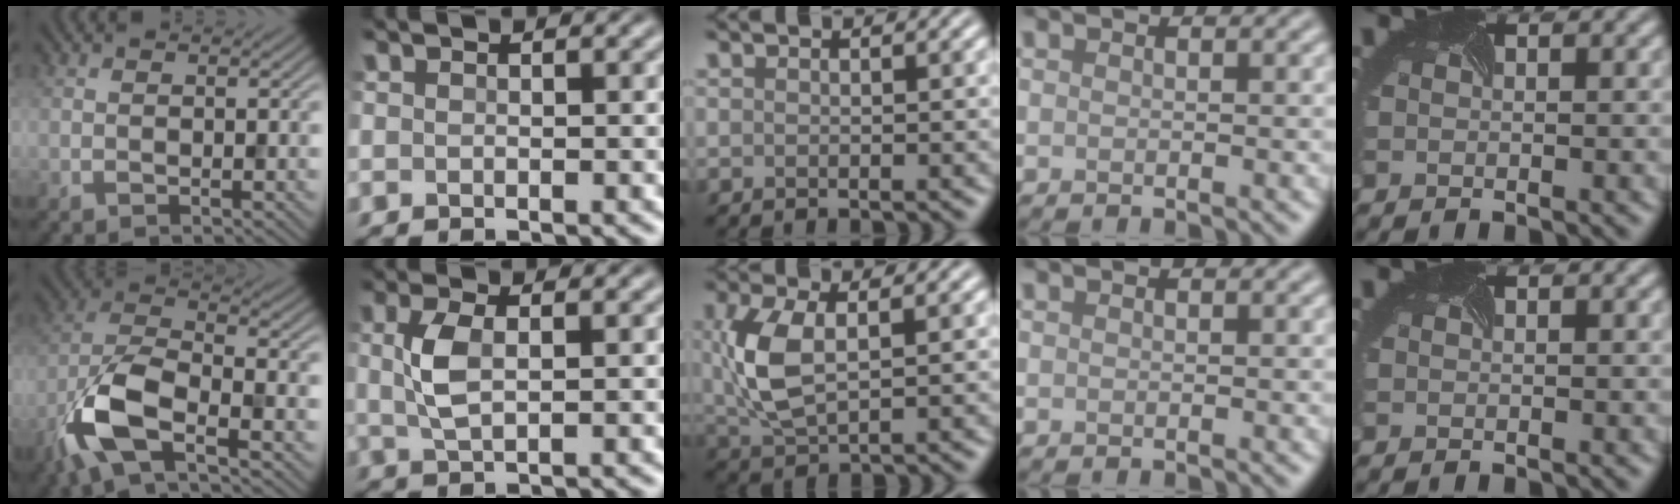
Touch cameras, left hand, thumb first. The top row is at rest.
{"thumb": {"total": 9.9, "force": [-5.1, 3.8, 7.6], "torque": [-0.166, -0.001, -0.118]}, "index": {"total": 3.2, "force": [0.2, 1.4, 2.8], "torque": [-0.066, 0.005, 0.006]}, "middle": {"total": 5.6, "force": [0.9, 2.8, 4.8], "torque": [-0.121, 0.002, 0.023]}}